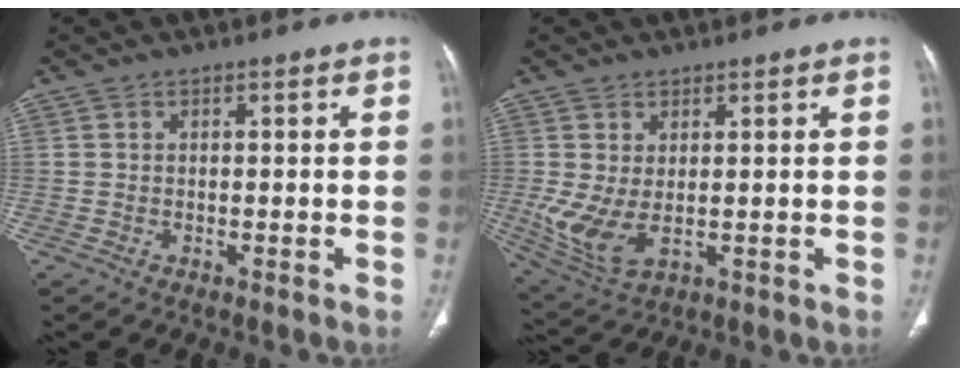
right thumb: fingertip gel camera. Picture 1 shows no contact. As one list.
[{"total": 6.7, "force": [0.3, 3.1, 6.0], "torque": [-0.140, -0.007, 0.021]}]